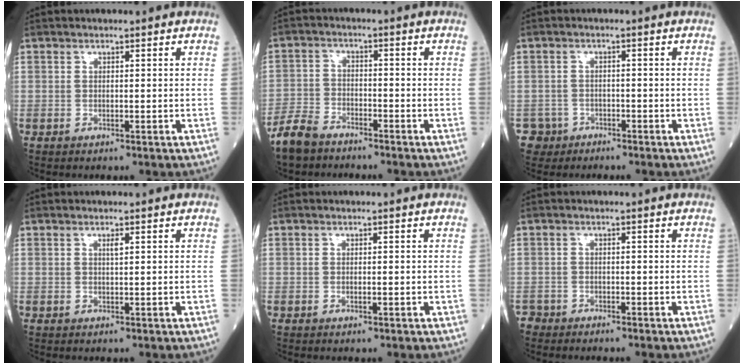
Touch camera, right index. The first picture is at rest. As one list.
[{"total": 5.9, "force": [-5.0, 2.2, 2.2], "torque": [-0.055, -0.010, -0.098]}, {"total": 3.3, "force": [-1.9, 2.6, -0.8], "torque": [0.016, 0.011, -0.037]}, {"total": 0.9, "force": [0.4, 0.1, 0.8], "torque": [-0.018, -0.001, 0.007]}, {"total": 0.8, "force": [-0.2, 0.2, 0.7], "torque": [-0.015, -0.001, -0.002]}, {"total": 1.8, "force": [-1.5, 0.7, -0.5], "torque": [0.004, 0.002, -0.032]}]